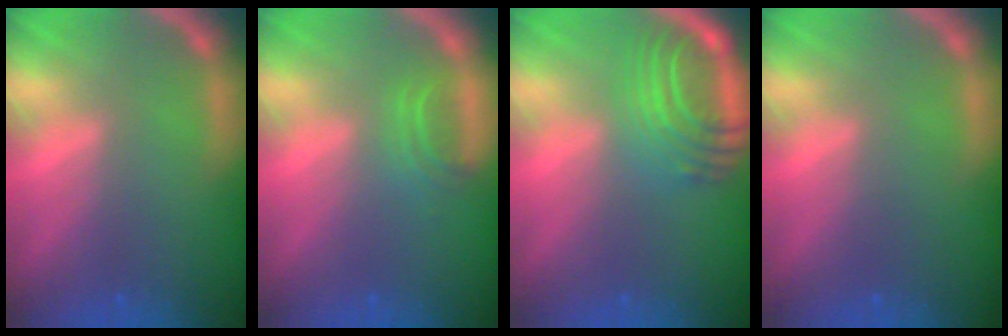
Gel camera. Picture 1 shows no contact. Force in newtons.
{"total": 1.9}
{"total": 7.1}
{"total": 0.0}